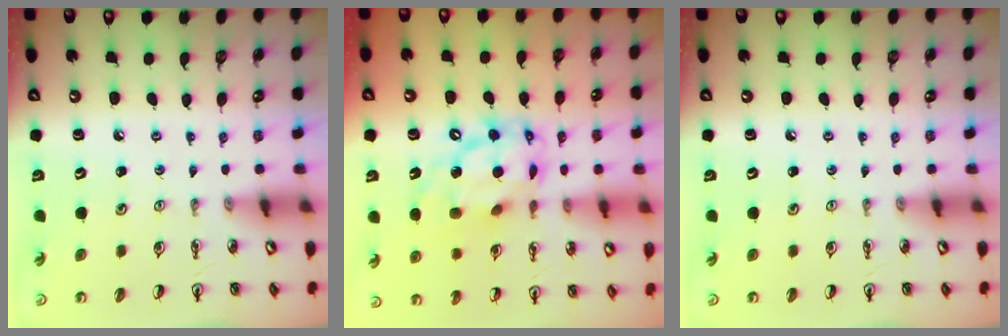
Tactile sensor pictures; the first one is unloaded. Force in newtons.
{"total": 15.2, "press": 15.1, "slide": 1.4}
{"total": 0.0}